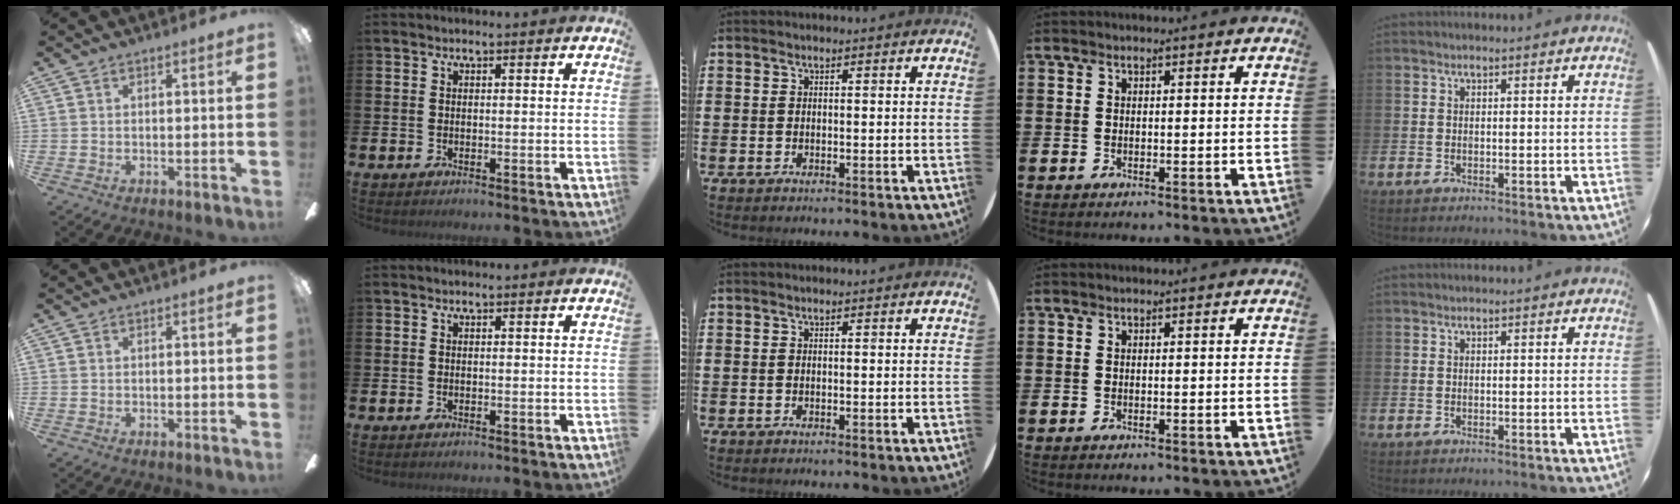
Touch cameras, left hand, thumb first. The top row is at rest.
{}